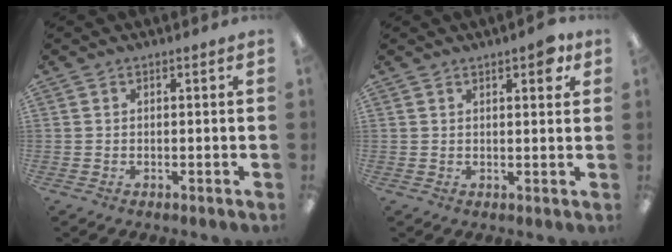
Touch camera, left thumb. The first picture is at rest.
{"total": 4.0, "force": [2.5, 1.4, 2.8], "torque": [-0.028, -0.007, 0.036]}